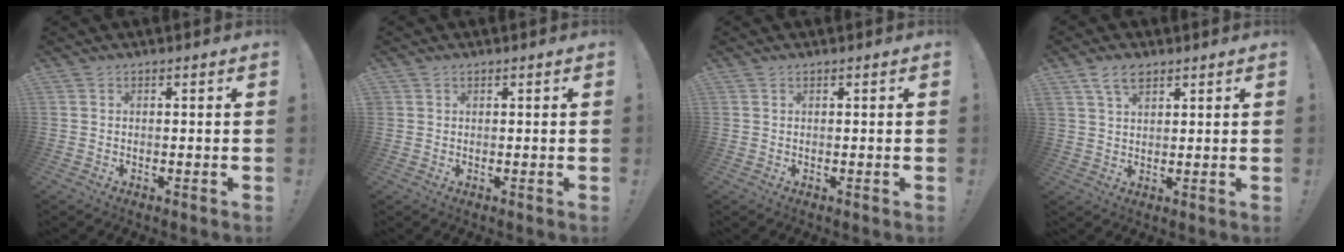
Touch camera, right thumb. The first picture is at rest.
{"total": 0.6, "force": [0.4, 0.4, 0.0], "torque": [0.008, -0.003, 0.007]}
{"total": 0.0}
{"total": 5.4, "force": [3.5, 2.8, 3.1], "torque": [-0.053, -0.010, 0.065]}